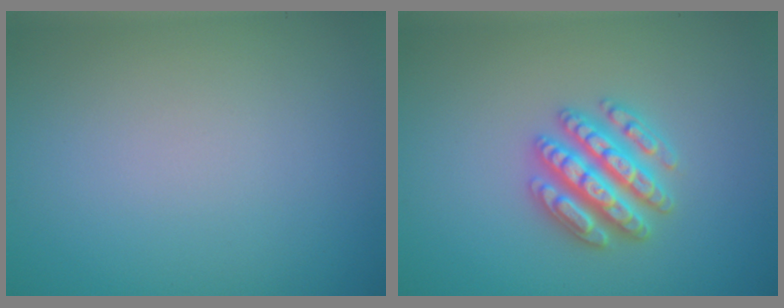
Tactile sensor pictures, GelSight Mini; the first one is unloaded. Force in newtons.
{"total": 4.8, "press": 4.7, "slide": 0.8}